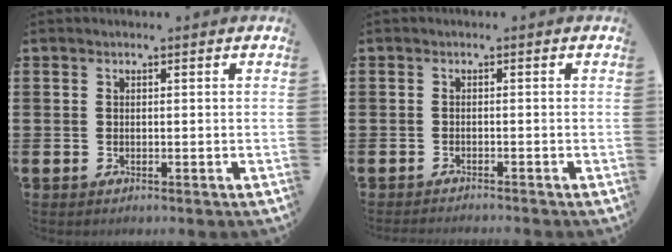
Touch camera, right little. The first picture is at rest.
{"total": 0.9, "force": [-0.9, -0.2, 0.0], "torque": [0.000, 0.000, -0.019]}